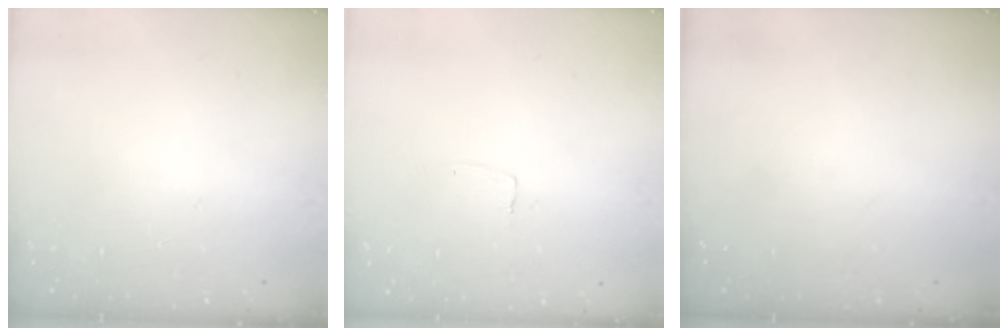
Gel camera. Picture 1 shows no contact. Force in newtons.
{"total": 3.0, "press": 3.0, "slide": 0.2}
{"total": 0.0}